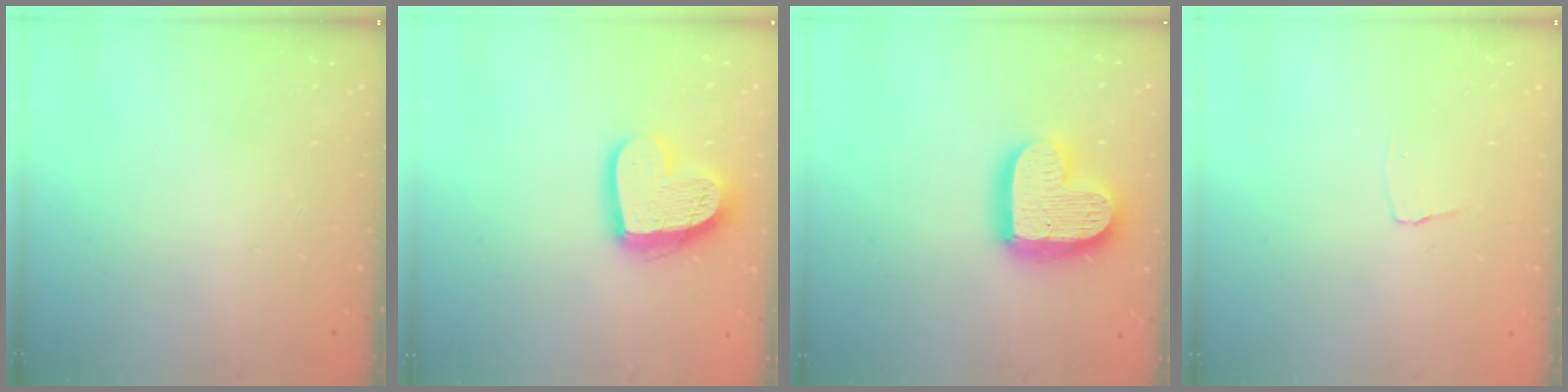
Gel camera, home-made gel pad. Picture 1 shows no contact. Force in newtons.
{"total": 15.9, "press": 15.8, "slide": 1.4}
{"total": 18.6, "press": 18.6, "slide": 1.3}
{"total": 2.9, "press": 2.8, "slide": 0.3}